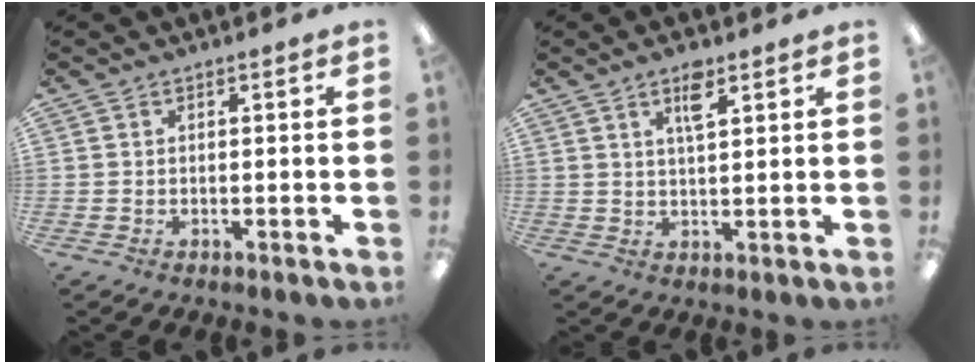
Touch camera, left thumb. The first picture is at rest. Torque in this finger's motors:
{"motor_torque": [-0.08, -0.02, -0.10, -0.06, 0.07]}